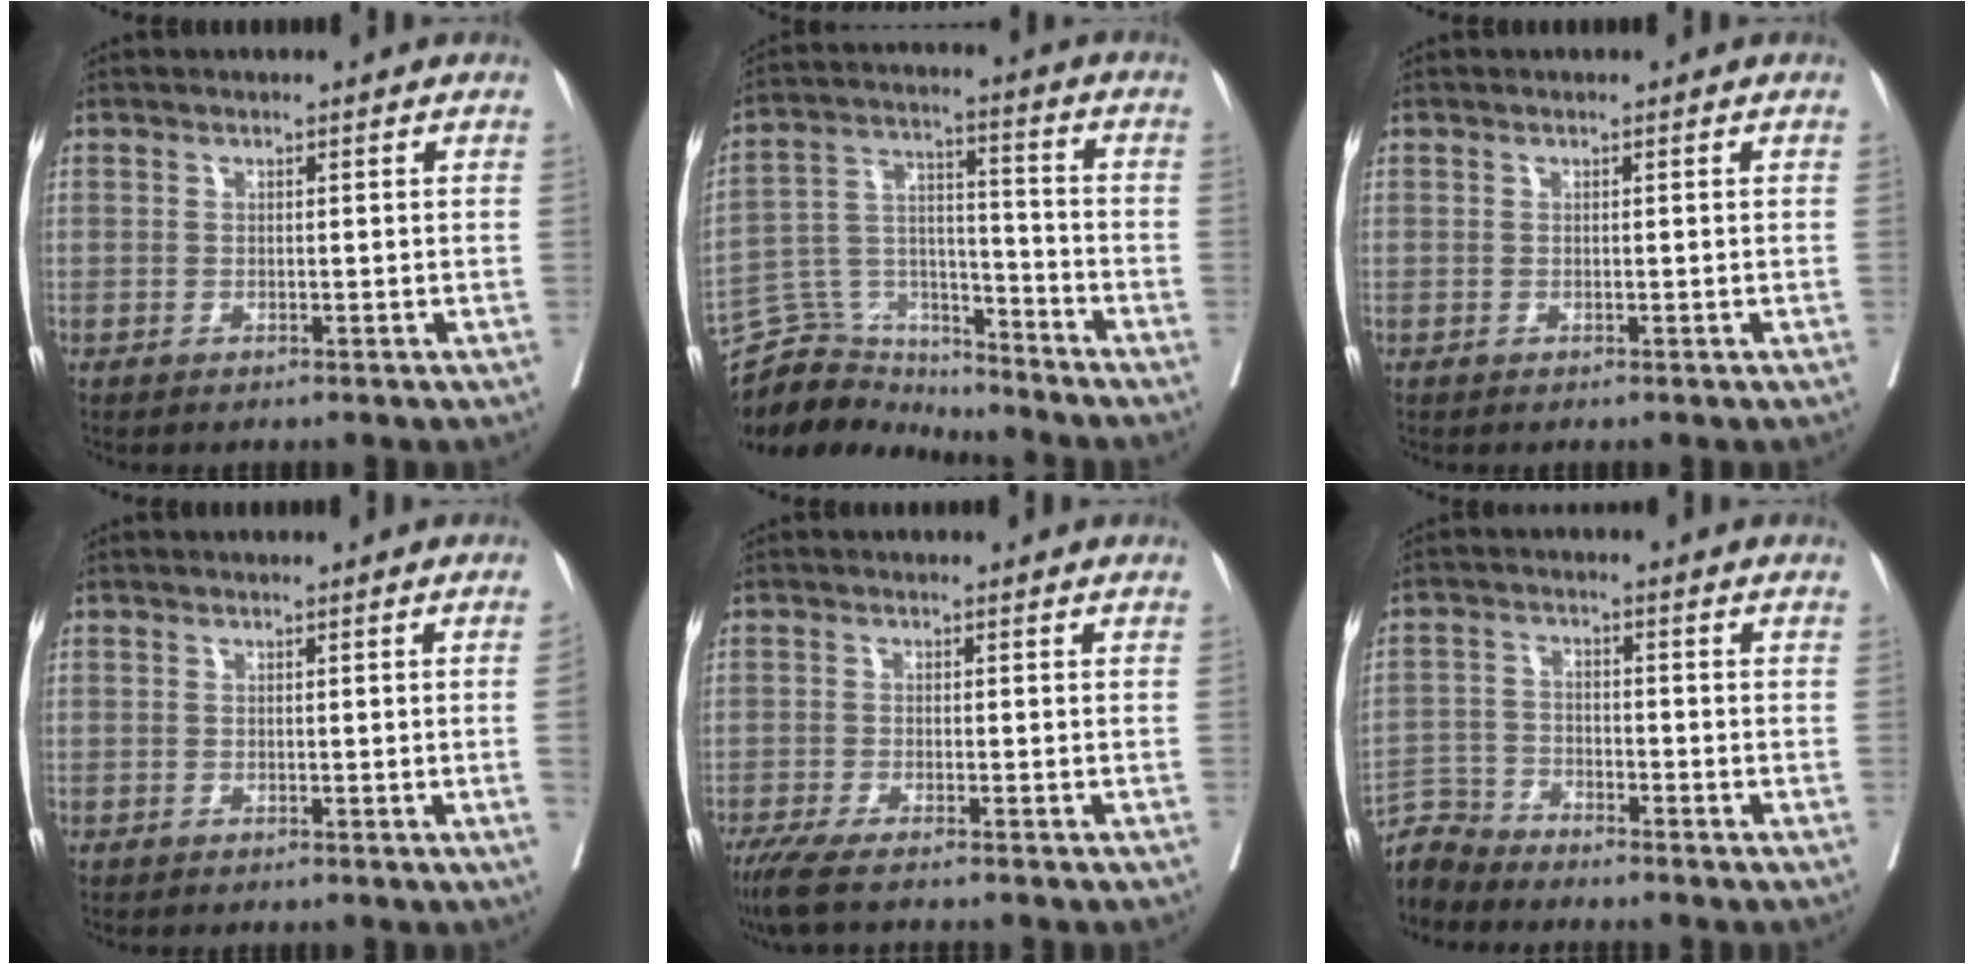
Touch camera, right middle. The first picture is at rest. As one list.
[{"total": 11.9, "force": [-11.5, 3.0, 0.4], "torque": [-0.011, 0.049, -0.206]}, {"total": 0.0}, {"total": 1.2, "force": [-0.3, -0.2, 1.1], "torque": [-0.017, -0.002, -0.004]}, {"total": 5.5, "force": [-4.5, 0.1, 3.2], "torque": [-0.054, -0.014, -0.078]}, {"total": 4.9, "force": [-4.7, 0.1, -1.2], "torque": [0.021, -0.003, -0.093]}]